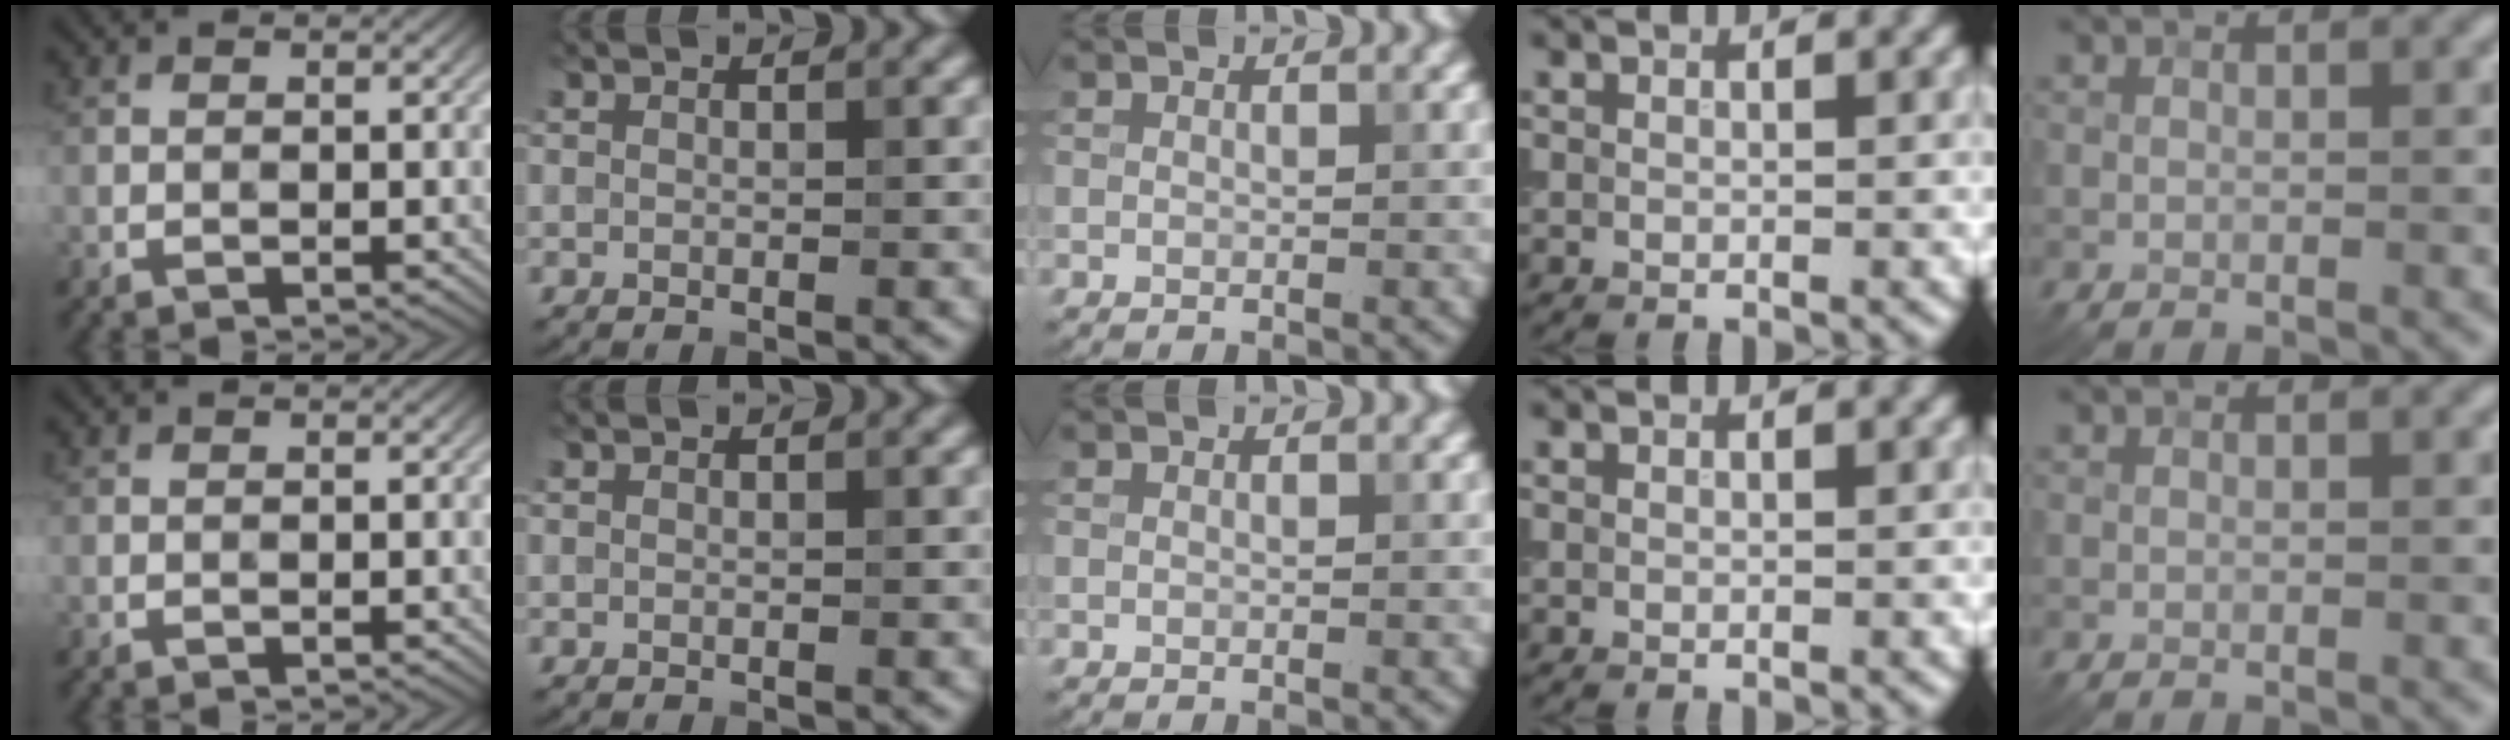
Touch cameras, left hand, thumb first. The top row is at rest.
{}